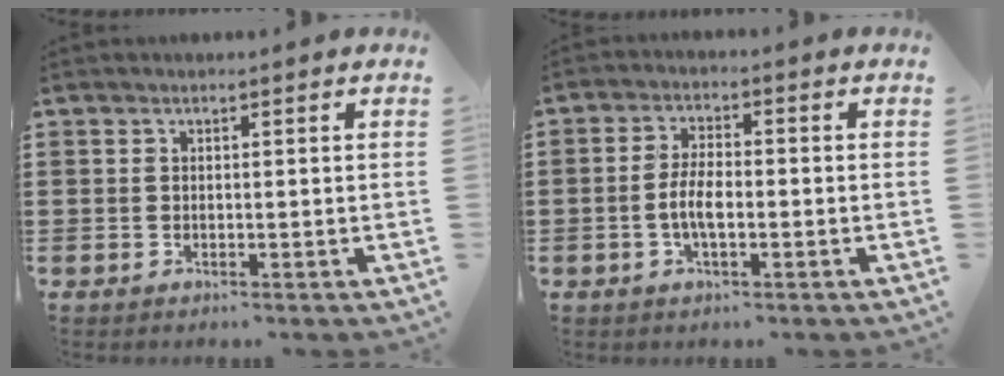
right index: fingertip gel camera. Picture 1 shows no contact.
{"total": 4.6, "force": [-1.1, 1.8, 4.1], "torque": [-0.093, 0.000, -0.026]}